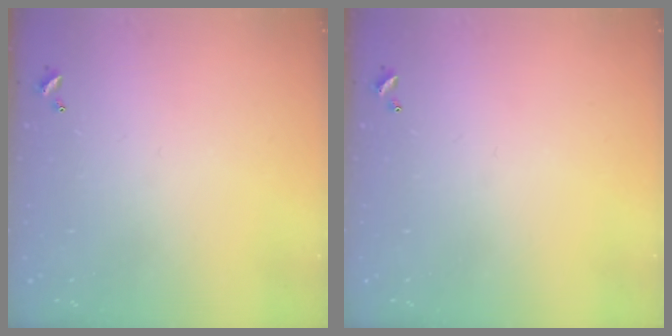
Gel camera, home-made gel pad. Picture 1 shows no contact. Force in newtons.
{"total": 0.0}